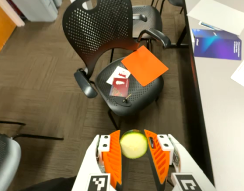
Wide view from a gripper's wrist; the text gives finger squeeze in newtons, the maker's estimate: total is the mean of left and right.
{"total": 13.9, "left": 14.8, "right": 12.9}